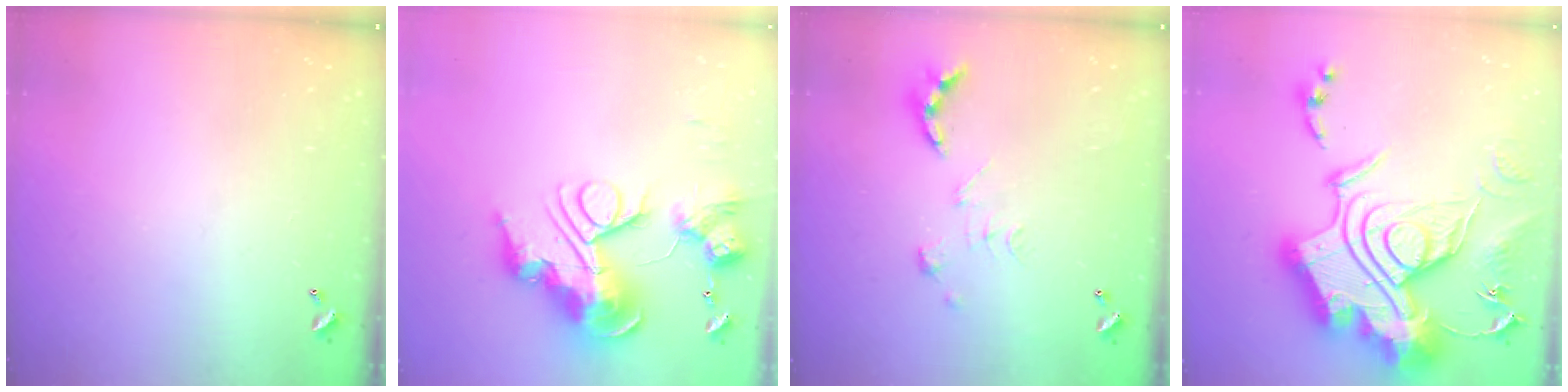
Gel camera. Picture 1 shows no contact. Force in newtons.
{"total": 0.7, "press": 0.7, "slide": 0.0}
{"total": 2.7, "press": 2.2, "slide": 1.5}
{"total": 1.1, "press": 1.1, "slide": 0.0}